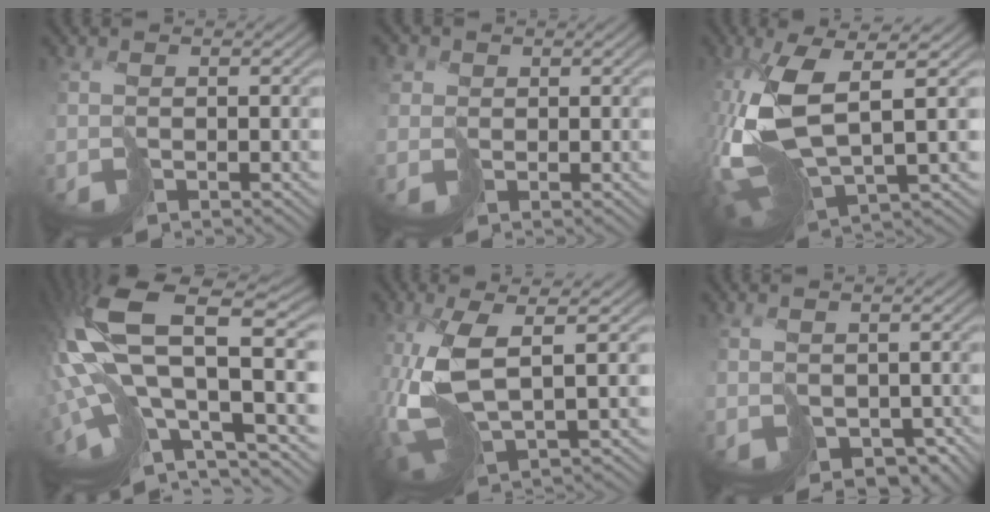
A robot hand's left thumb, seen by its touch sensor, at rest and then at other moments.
{"total": 2.6, "force": [0.9, 2.3, 0.8], "torque": [-0.033, 0.003, 0.014]}
{"total": 13.6, "force": [0.2, 6.3, 12.1], "torque": [-0.290, -0.028, 0.015]}
{"total": 18.3, "force": [-0.1, 7.6, 16.7], "torque": [-0.380, -0.032, 0.030]}
{"total": 10.0, "force": [0.0, 4.0, 9.2], "torque": [-0.218, -0.007, -0.001]}
{"total": 3.3, "force": [-0.3, 2.4, 2.3], "torque": [-0.050, -0.016, -0.003]}